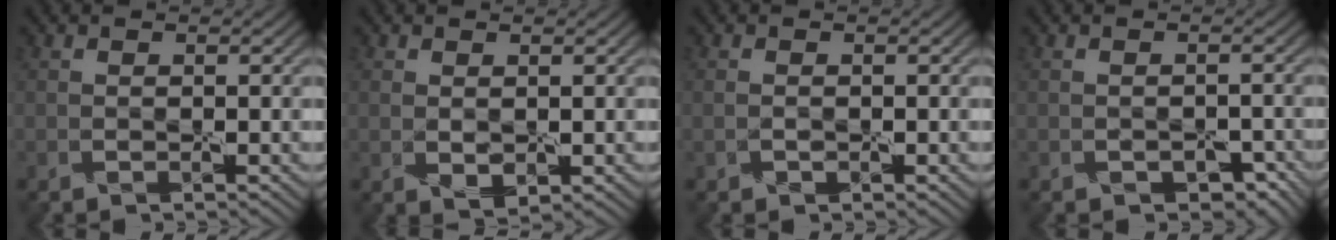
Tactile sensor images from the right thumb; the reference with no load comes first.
{"total": 1.8, "force": [0.3, 1.2, 1.3], "torque": [-0.032, -0.008, 0.012]}
{"total": 1.1, "force": [-0.2, 0.8, 0.7], "torque": [-0.017, -0.004, -0.004]}
{"total": 2.8, "force": [-1.5, 1.8, 1.6], "torque": [-0.022, -0.010, -0.013]}